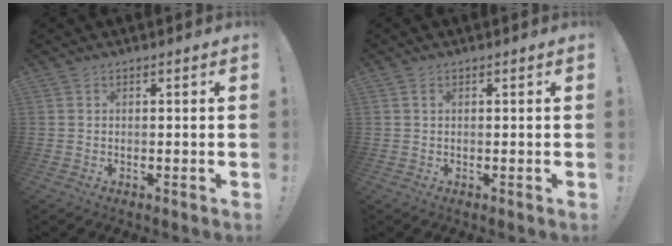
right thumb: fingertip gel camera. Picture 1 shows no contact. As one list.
[{"total": 0.7, "force": [0.2, 0.2, 0.6], "torque": [-0.016, 0.003, 0.005]}]